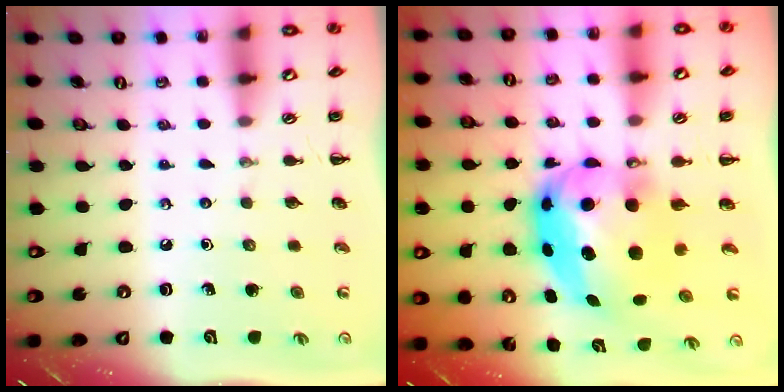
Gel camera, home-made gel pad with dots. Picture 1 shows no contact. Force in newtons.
{"total": 10.6, "press": 10.2, "slide": 2.8}